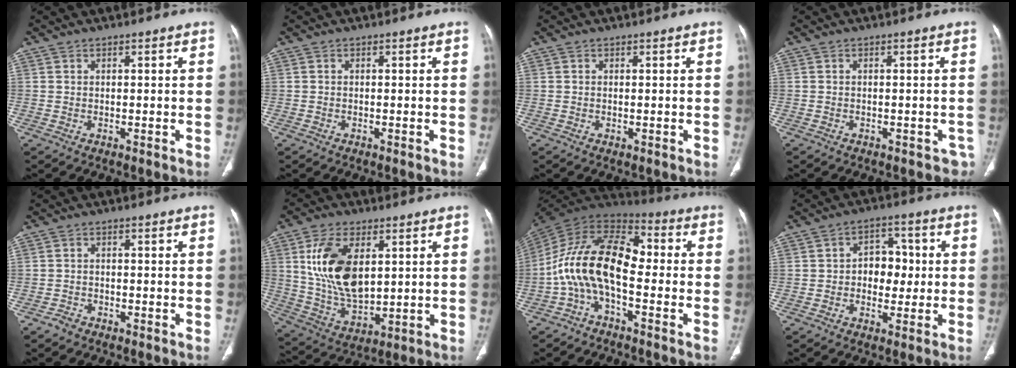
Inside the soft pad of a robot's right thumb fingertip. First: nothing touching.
{"total": 0.0}
{"total": 0.0}
{"total": 3.8, "force": [-2.9, 2.4, 0.9], "torque": [0.009, 0.015, -0.032]}
{"total": 1.6, "force": [-1.3, 0.9, 0.3], "torque": [-0.011, 0.004, -0.026]}
{"total": 15.3, "force": [3.9, 8.6, 12.1], "torque": [-0.218, -0.017, 0.087]}
{"total": 15.9, "force": [-2.9, 8.3, 13.2], "torque": [-0.236, 0.071, -0.067]}
{"total": 7.4, "force": [0.0, 5.5, 4.9], "torque": [-0.029, 0.016, -0.005]}